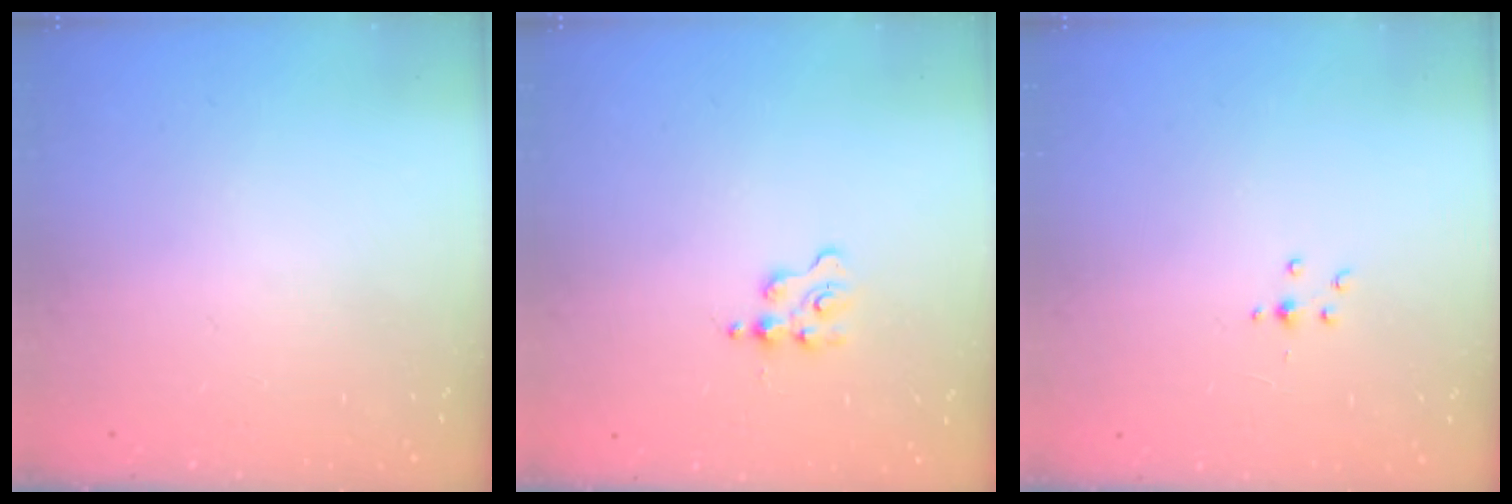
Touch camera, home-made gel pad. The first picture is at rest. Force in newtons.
{"total": 1.3, "press": 1.3, "slide": 0.2}
{"total": 2.0, "press": 1.9, "slide": 0.5}